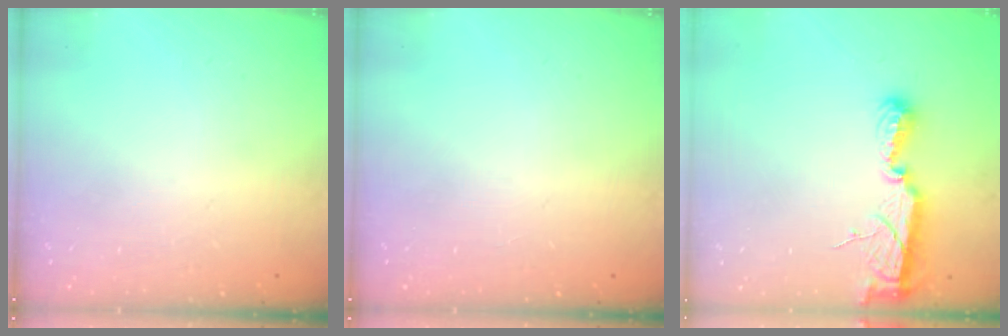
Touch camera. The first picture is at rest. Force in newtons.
{"total": 0.0}
{"total": 8.4, "press": 8.4, "slide": 0.5}